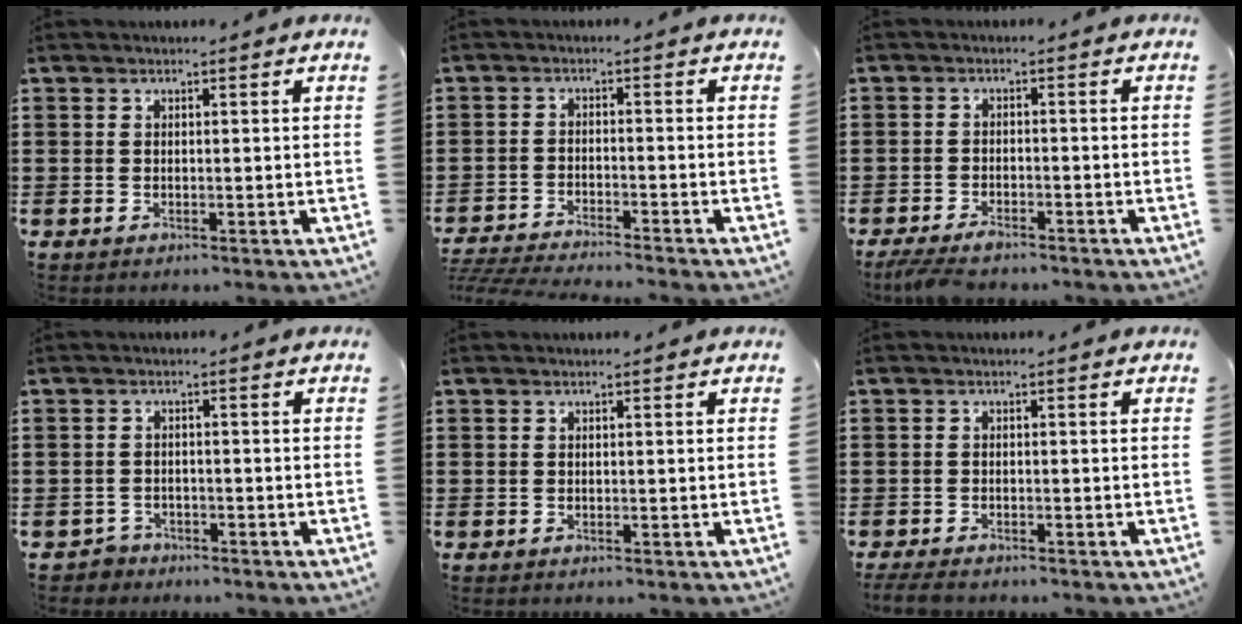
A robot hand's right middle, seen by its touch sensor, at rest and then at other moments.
{"total": 3.6, "force": [-3.5, -0.3, 0.6], "torque": [-0.027, -0.011, -0.078]}
{"total": 2.8, "force": [-2.6, 0.5, 0.9], "torque": [-0.025, 0.000, -0.055]}
{"total": 2.3, "force": [-2.1, 0.8, -0.2], "torque": [-0.005, 0.001, -0.049]}
{"total": 0.0}
{"total": 1.8, "force": [-1.7, 0.3, 0.6], "torque": [-0.021, -0.001, -0.036]}